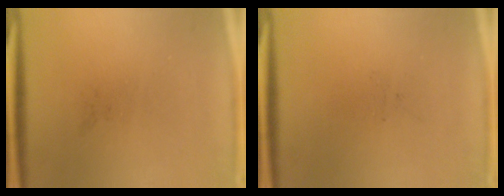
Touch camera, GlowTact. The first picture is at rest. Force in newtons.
{"total": 0.0}